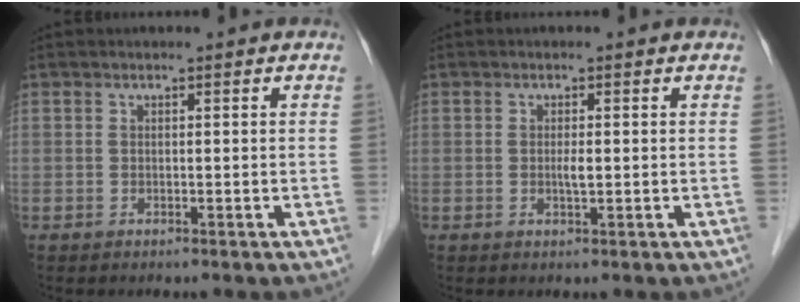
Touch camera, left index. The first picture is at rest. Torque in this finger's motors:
{"motor_torque": [0.20, 0.17, 0.03, 0.02]}